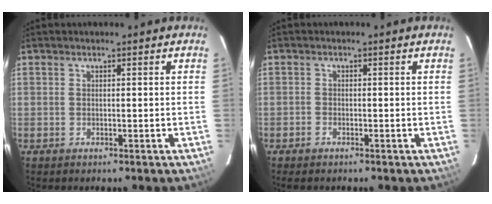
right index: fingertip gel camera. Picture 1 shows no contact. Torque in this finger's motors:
{"motor_torque": [0.24, -0.13, 0.04, 0.00]}